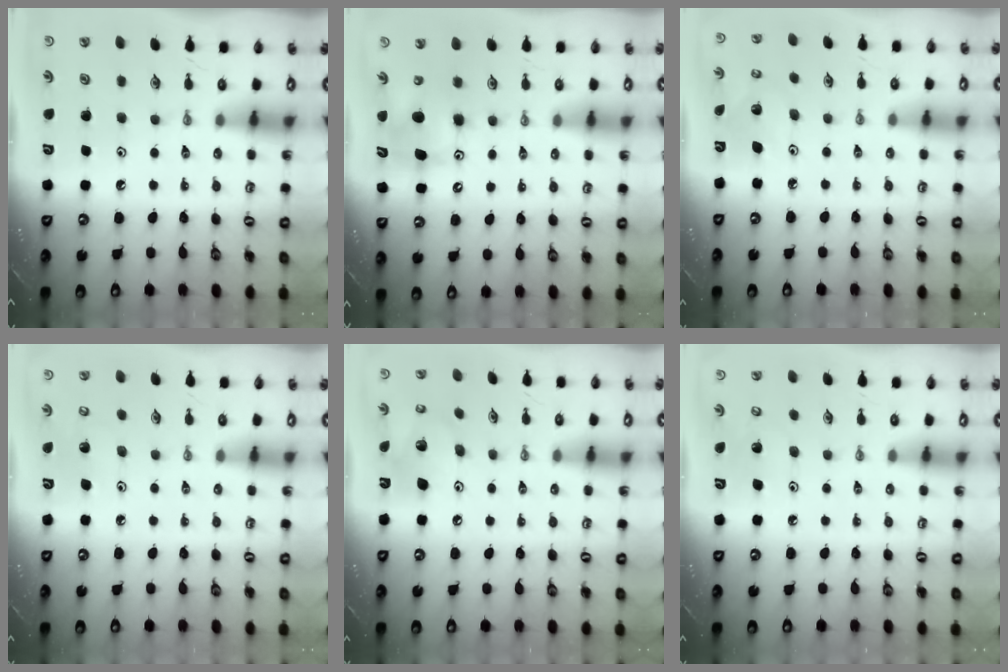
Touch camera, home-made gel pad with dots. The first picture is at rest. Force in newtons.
{"total": 8.9, "press": 8.7, "slide": 1.8}
{"total": 2.9, "press": 2.9, "slide": 0.2}
{"total": 5.2, "press": 5.1, "slide": 0.5}
{"total": 15.3, "press": 15.0, "slide": 3.3}
{"total": 5.0, "press": 4.9, "slide": 0.4}